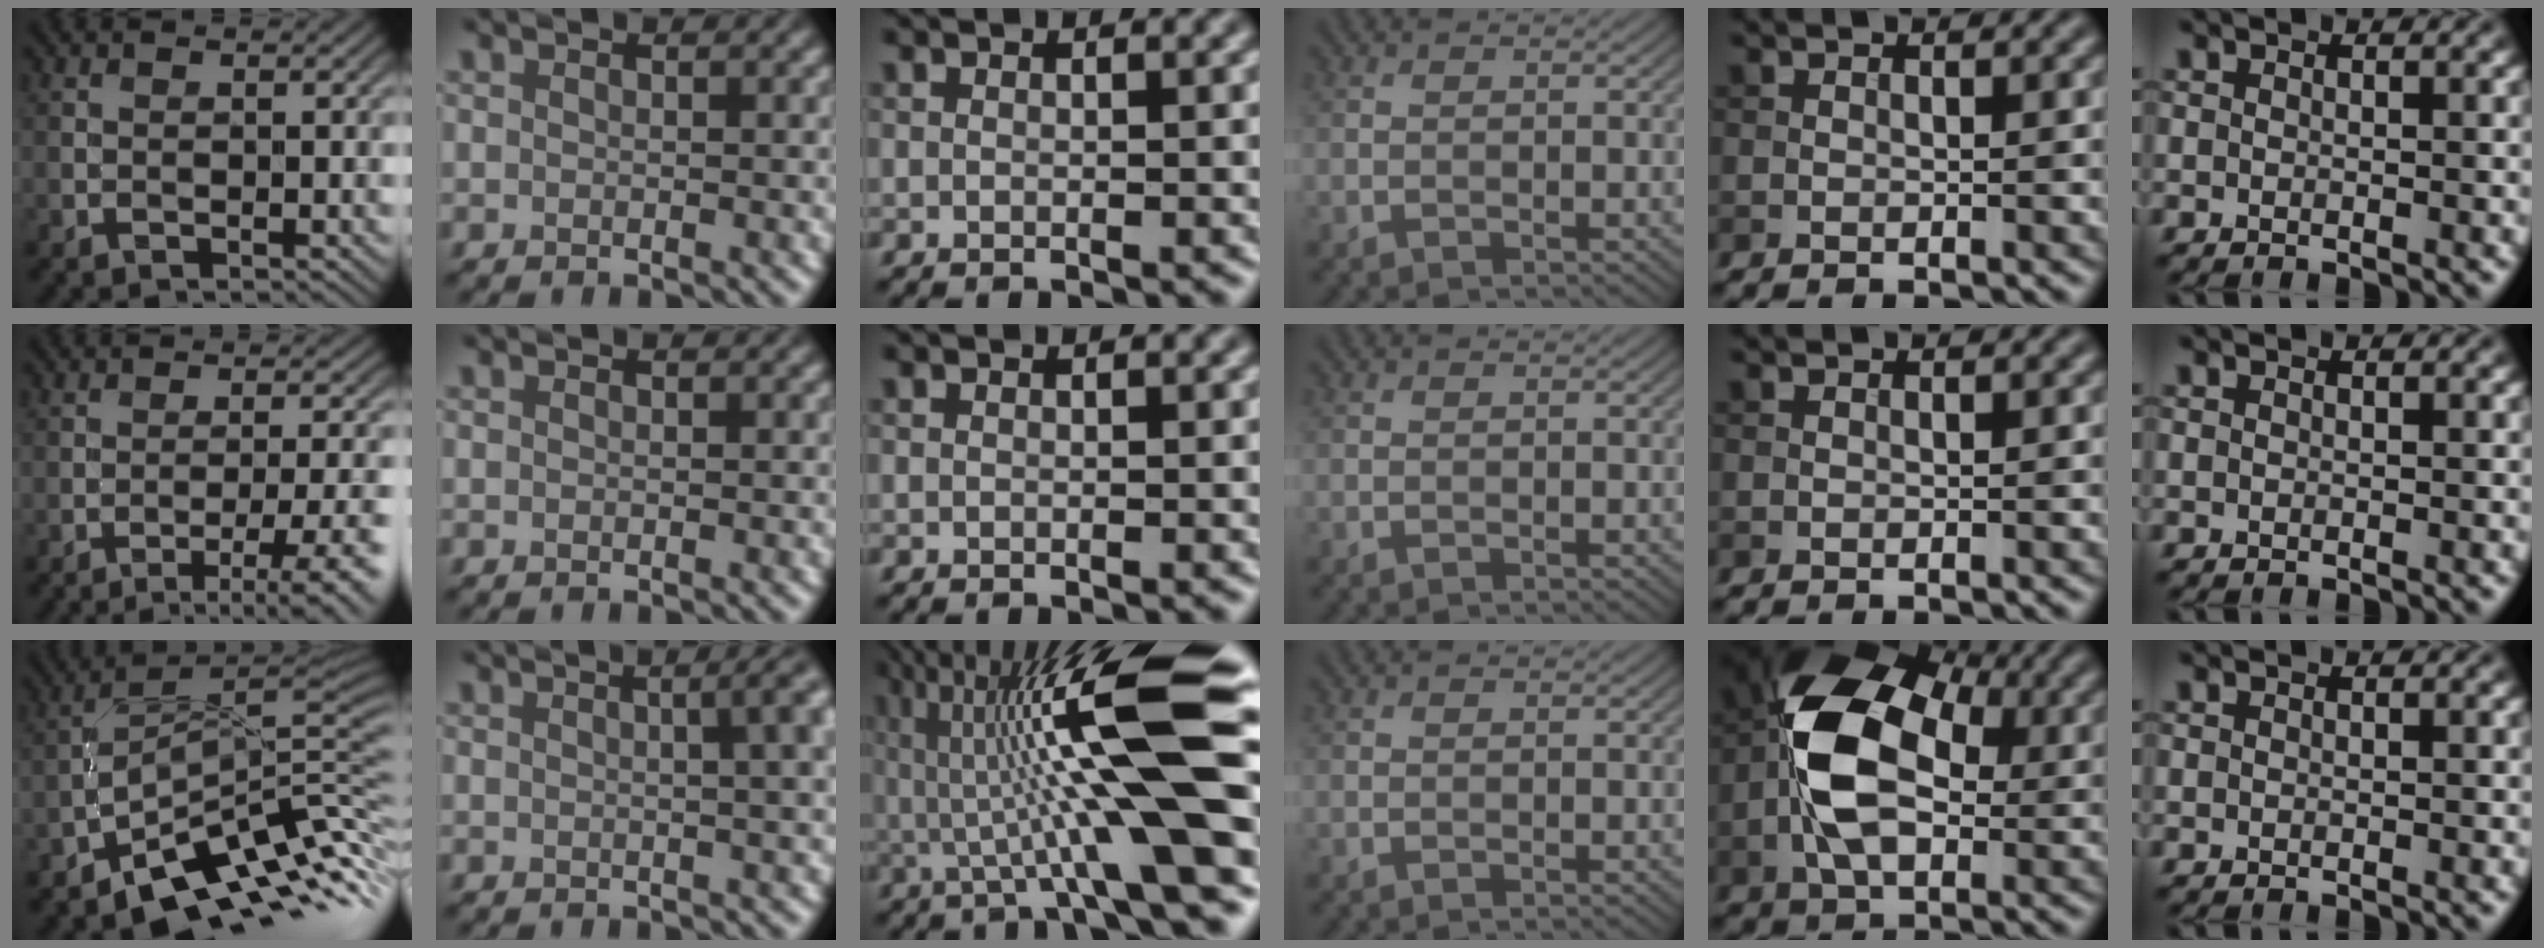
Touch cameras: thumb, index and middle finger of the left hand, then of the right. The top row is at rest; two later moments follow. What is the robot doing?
{"motion": "screw", "object": "dispenser bottle"}